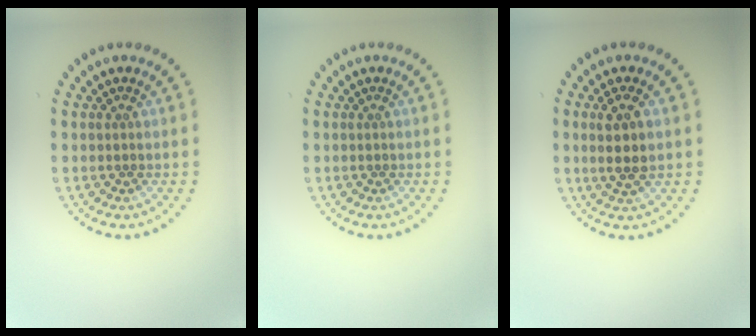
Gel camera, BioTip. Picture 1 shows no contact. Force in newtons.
{"total": 0.0}
{"total": 2.9, "press": 2.7, "slide": 1.0}